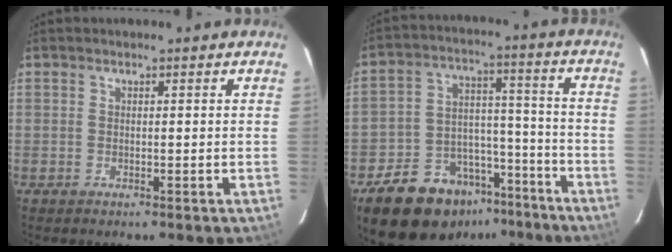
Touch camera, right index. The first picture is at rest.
{"total": 16.8, "force": [-11.9, 9.9, 6.7], "torque": [-0.141, 0.047, -0.168]}